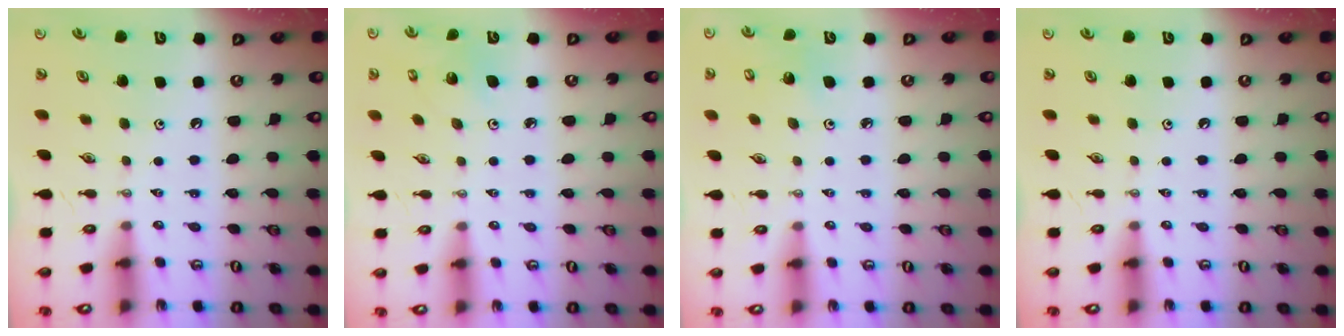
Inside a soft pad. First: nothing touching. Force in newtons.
{"total": 2.1, "press": 2.1, "slide": 0.1}
{"total": 2.9, "press": 2.8, "slide": 1.0}
{"total": 0.0}